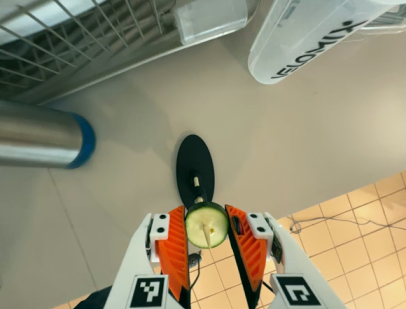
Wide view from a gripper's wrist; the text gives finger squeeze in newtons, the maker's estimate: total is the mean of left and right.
{"total": 7.6, "left": 7.5, "right": 7.7}